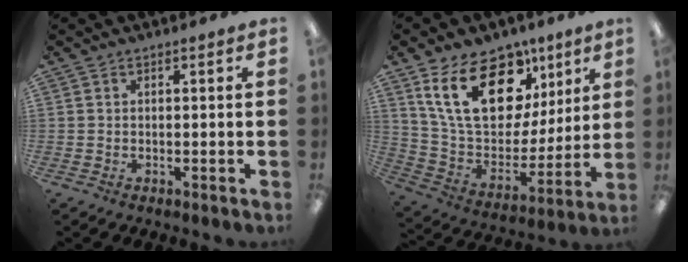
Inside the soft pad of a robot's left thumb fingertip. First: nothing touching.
{"total": 22.8, "force": [11.2, 13.9, 14.2], "torque": [-0.248, -0.043, 0.202]}